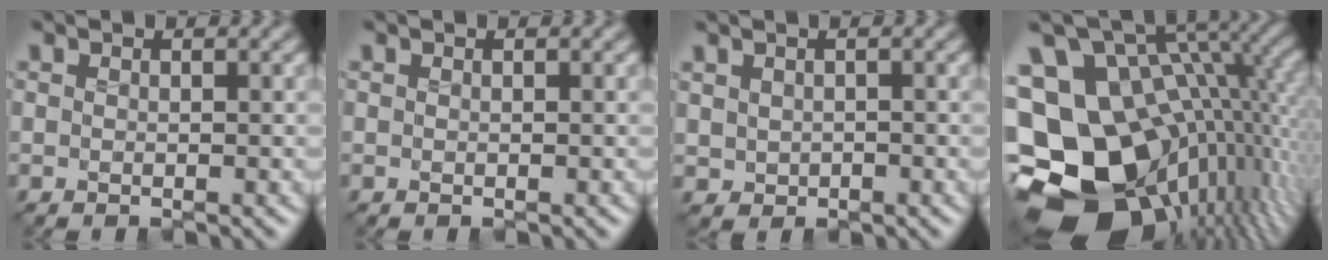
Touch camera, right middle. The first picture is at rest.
{"total": 0.0}
{"total": 0.8, "force": [0.4, 0.7, 0.1], "torque": [-0.006, 0.001, 0.011]}
{"total": 18.7, "force": [-2.6, 13.9, 12.3], "torque": [-0.225, -0.025, -0.013]}